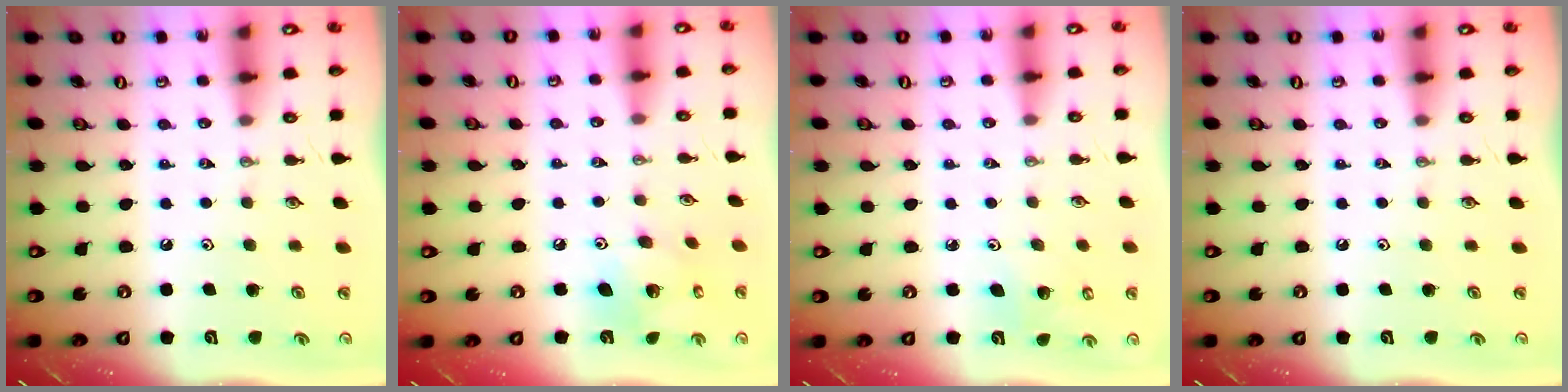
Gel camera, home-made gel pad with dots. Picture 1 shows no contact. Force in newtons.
{"total": 9.5, "press": 9.5, "slide": 0.4}
{"total": 5.1, "press": 5.0, "slide": 1.0}
{"total": 0.0}